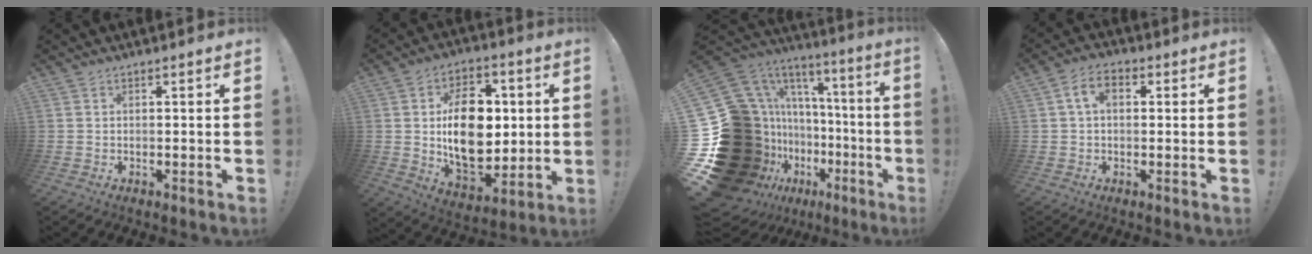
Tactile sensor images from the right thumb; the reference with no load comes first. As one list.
[{"total": 20.8, "force": [1.9, 13.7, 15.5], "torque": [-0.250, -0.014, 0.038]}, {"total": 22.7, "force": [-5.5, 16.5, 14.6], "torque": [-0.216, -0.044, 0.007]}, {"total": 6.4, "force": [1.5, 4.0, 4.7], "torque": [-0.082, 0.008, 0.025]}]